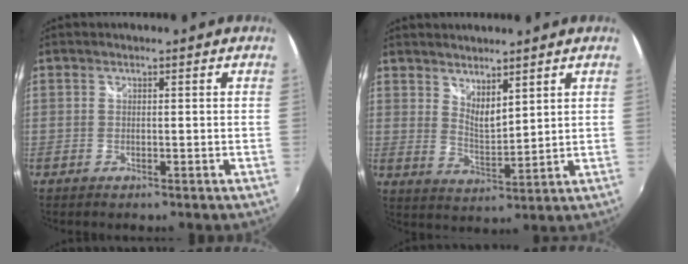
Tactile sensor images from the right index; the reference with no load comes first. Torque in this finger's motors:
{"motor_torque": [-0.08, -0.01, -0.02, 0.01]}